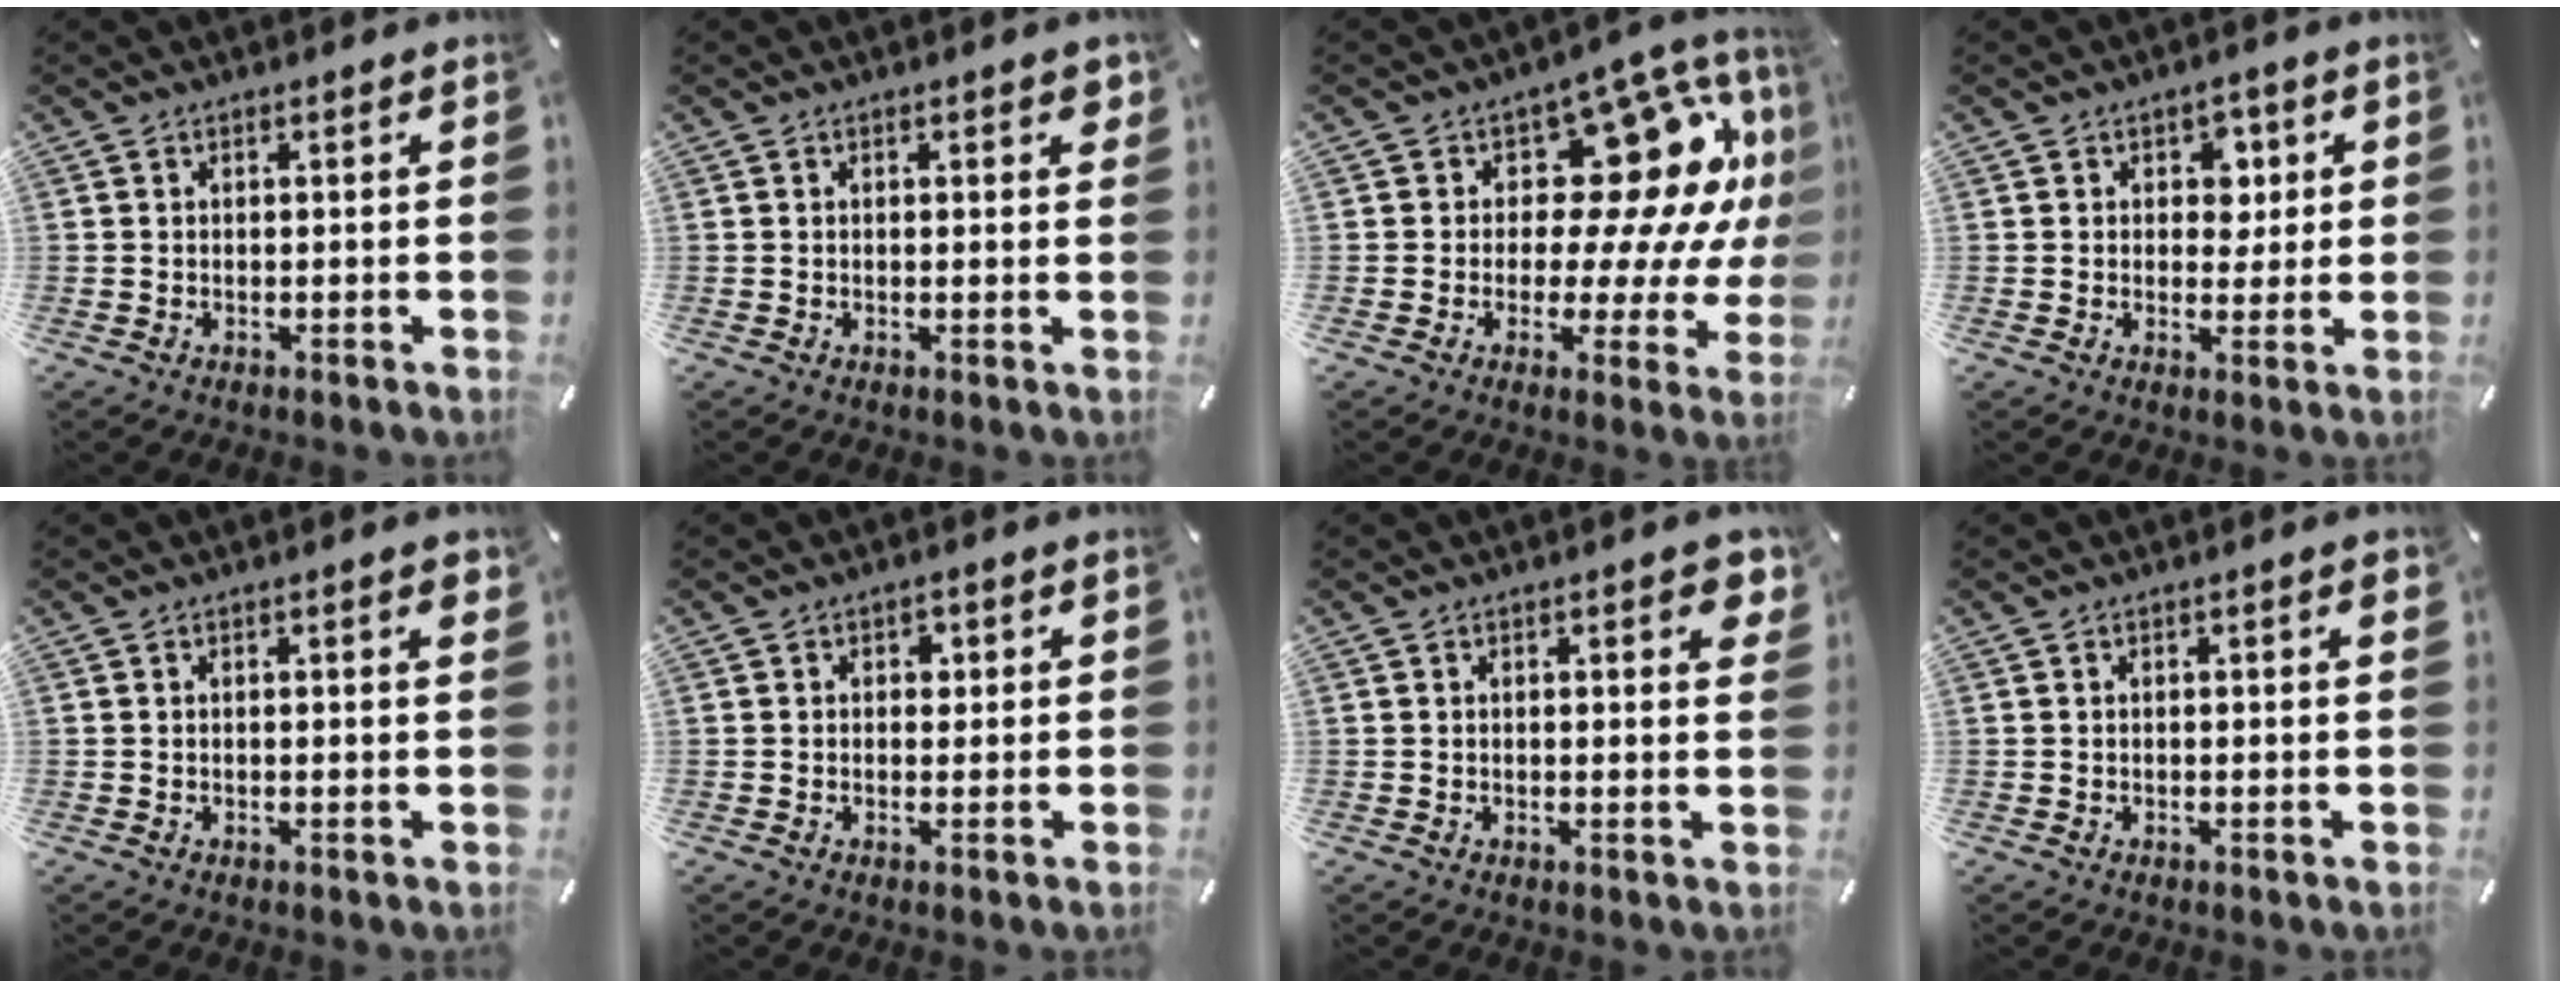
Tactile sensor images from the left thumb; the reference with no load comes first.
{"total": 1.5, "force": [0.6, 0.5, 1.3], "torque": [-0.018, 0.001, 0.007]}
{"total": 19.4, "force": [5.7, 11.8, 14.3], "torque": [-0.198, -0.048, 0.096]}
{"total": 5.3, "force": [1.4, 4.3, 2.8], "torque": [-0.018, -0.007, 0.013]}
{"total": 1.5, "force": [0.4, 0.3, 1.4], "torque": [-0.028, 0.003, 0.006]}
{"total": 1.9, "force": [0.4, 1.6, 0.9], "torque": [0.003, -0.001, -0.002]}
{"total": 3.2, "force": [1.4, 1.2, 2.6], "torque": [-0.032, -0.005, 0.019]}
{"total": 1.3, "force": [0.2, 0.2, 1.3], "torque": [-0.024, 0.002, 0.003]}